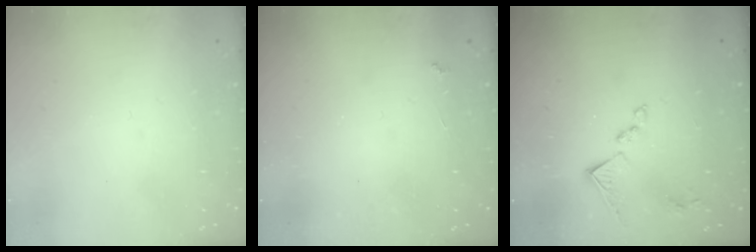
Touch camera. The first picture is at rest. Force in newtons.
{"total": 2.3, "press": 2.3, "slide": 0.4}
{"total": 11.6, "press": 11.6, "slide": 0.8}